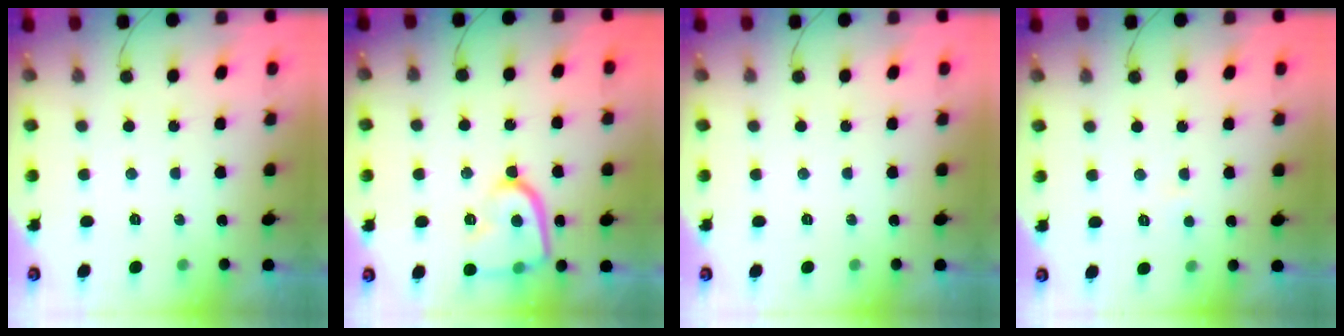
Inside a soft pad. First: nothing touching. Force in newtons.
{"total": 14.7, "press": 14.6, "slide": 1.3}
{"total": 0.0}
{"total": 2.2, "press": 2.2, "slide": 0.2}